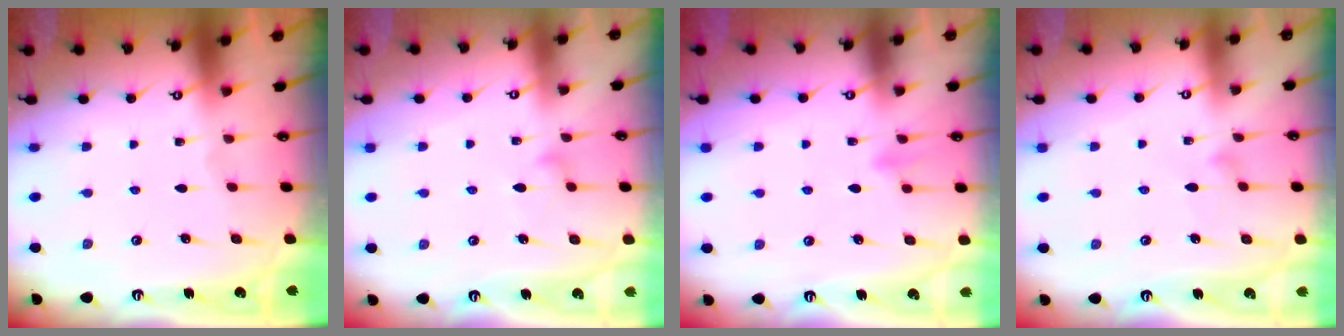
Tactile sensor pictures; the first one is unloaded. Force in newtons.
{"total": 8.4, "press": 8.4, "slide": 0.5}
{"total": 6.3, "press": 6.2, "slide": 1.3}
{"total": 6.9, "press": 6.9, "slide": 0.4}